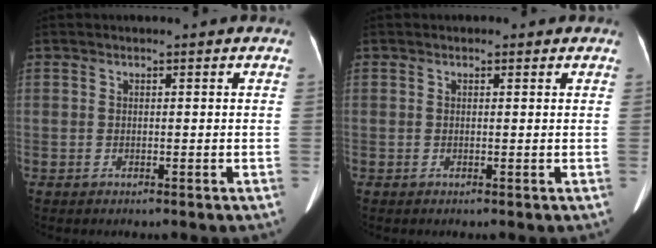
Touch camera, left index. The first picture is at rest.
{"total": 0.6, "force": [0.3, 0.5, 0.1], "torque": [-0.003, -0.001, 0.001]}